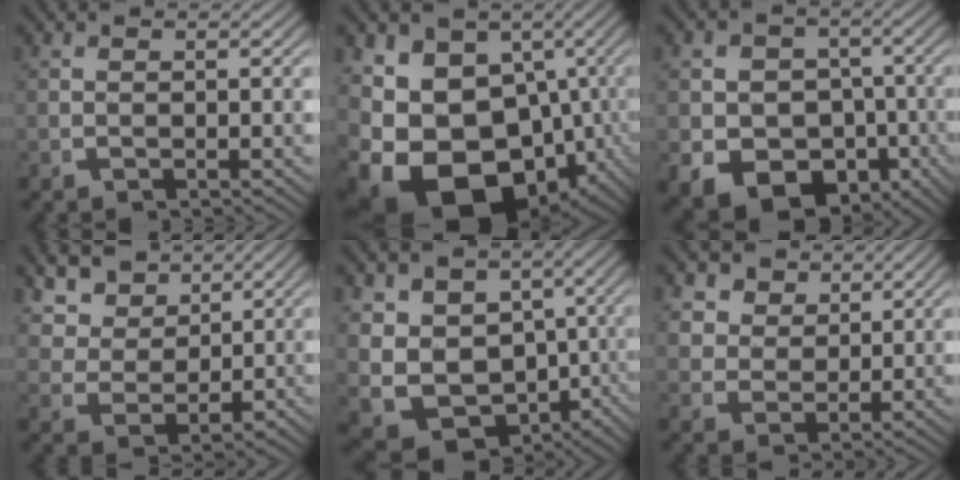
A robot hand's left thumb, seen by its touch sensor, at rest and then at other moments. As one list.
[{"total": 20.9, "force": [-5.5, 15.8, 12.6], "torque": [-0.268, -0.098, -0.052]}, {"total": 12.1, "force": [-4.9, 9.5, 5.7], "torque": [-0.130, -0.064, -0.056]}, {"total": 7.4, "force": [3.3, 5.2, 4.1], "torque": [-0.089, -0.019, 0.066]}, {"total": 14.4, "force": [-3.6, 11.3, 8.1], "torque": [-0.190, -0.084, -0.033]}, {"total": 5.4, "force": [2.9, 3.8, 2.4], "torque": [-0.052, -0.015, 0.058]}]